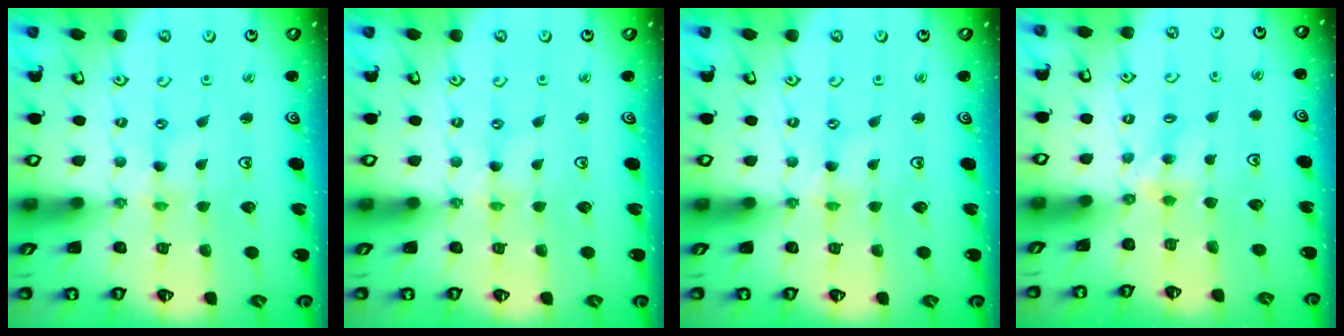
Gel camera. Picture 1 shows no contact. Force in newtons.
{"total": 0.0}
{"total": 0.0}
{"total": 4.2, "press": 4.1, "slide": 0.6}